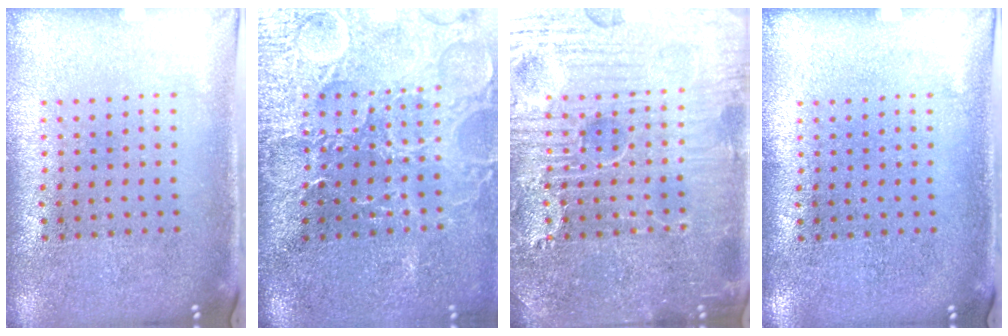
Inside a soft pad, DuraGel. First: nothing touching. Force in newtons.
{"total": 4.3, "press": 3.8, "slide": 2.0}
{"total": 7.9, "press": 7.9, "slide": 0.9}
{"total": 0.0}